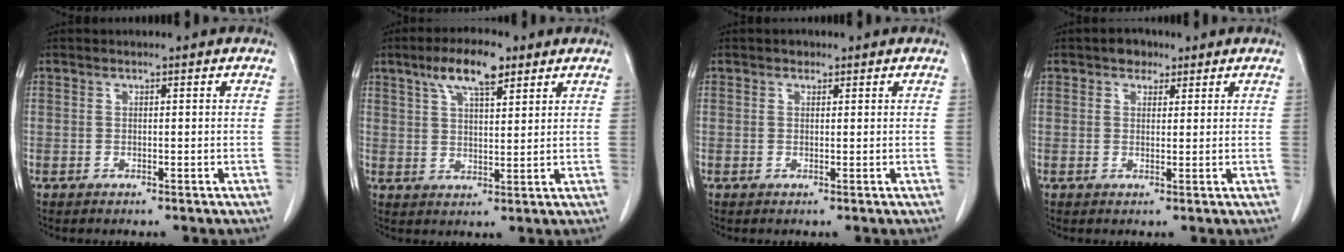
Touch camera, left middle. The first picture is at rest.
{"total": 8.0, "force": [5.0, 2.2, 5.8], "torque": [-0.111, 0.012, 0.088]}
{"total": 0.8, "force": [0.6, 0.6, 0.2], "torque": [-0.004, 0.000, 0.006]}
{"total": 2.5, "force": [1.6, 1.7, 0.9], "torque": [-0.015, 0.007, 0.022]}